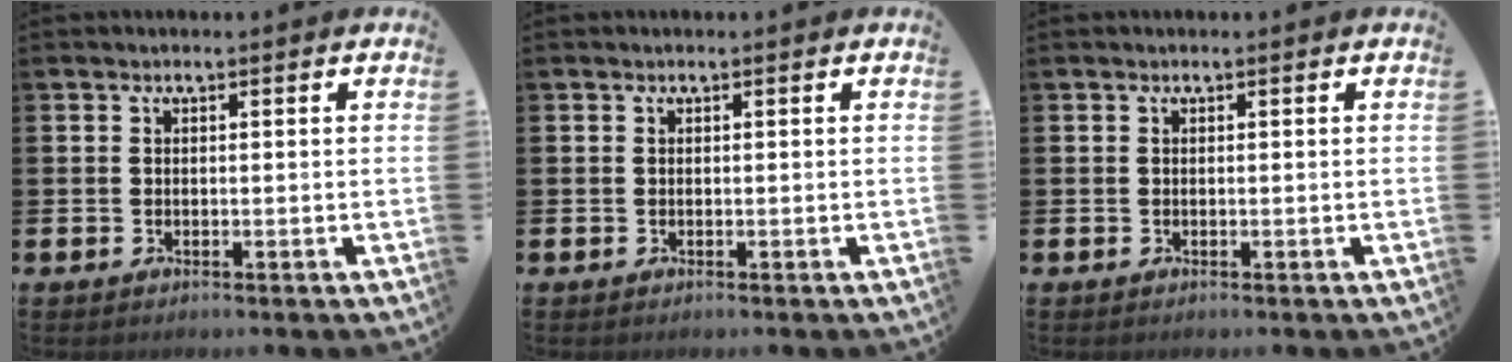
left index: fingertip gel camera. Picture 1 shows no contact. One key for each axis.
{"total": 0.0}
{"total": 0.0}